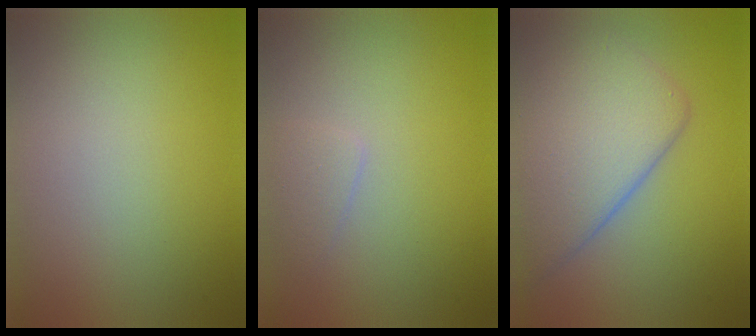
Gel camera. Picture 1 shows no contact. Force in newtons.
{"total": 1.0, "press": 1.0, "slide": 0.0}
{"total": 7.3, "press": 7.3, "slide": 0.5}